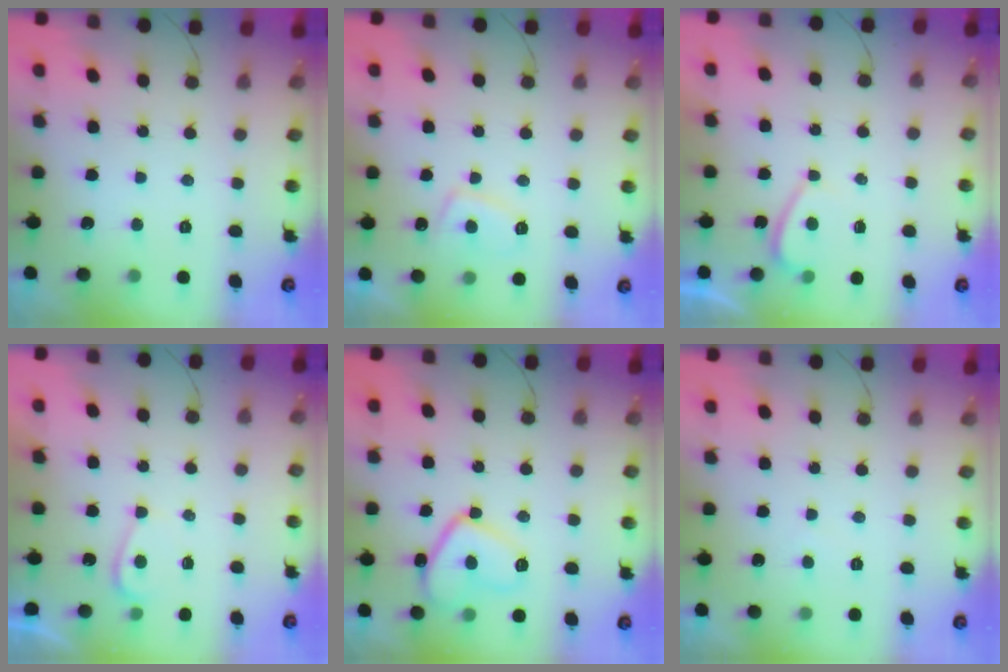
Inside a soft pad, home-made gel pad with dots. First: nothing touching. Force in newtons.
{"total": 6.3, "press": 6.2, "slide": 1.1}
{"total": 2.0, "press": 1.9, "slide": 0.7}
{"total": 3.3, "press": 3.2, "slide": 0.5}
{"total": 12.4, "press": 12.3, "slide": 1.2}
{"total": 2.1, "press": 2.1, "slide": 0.2}